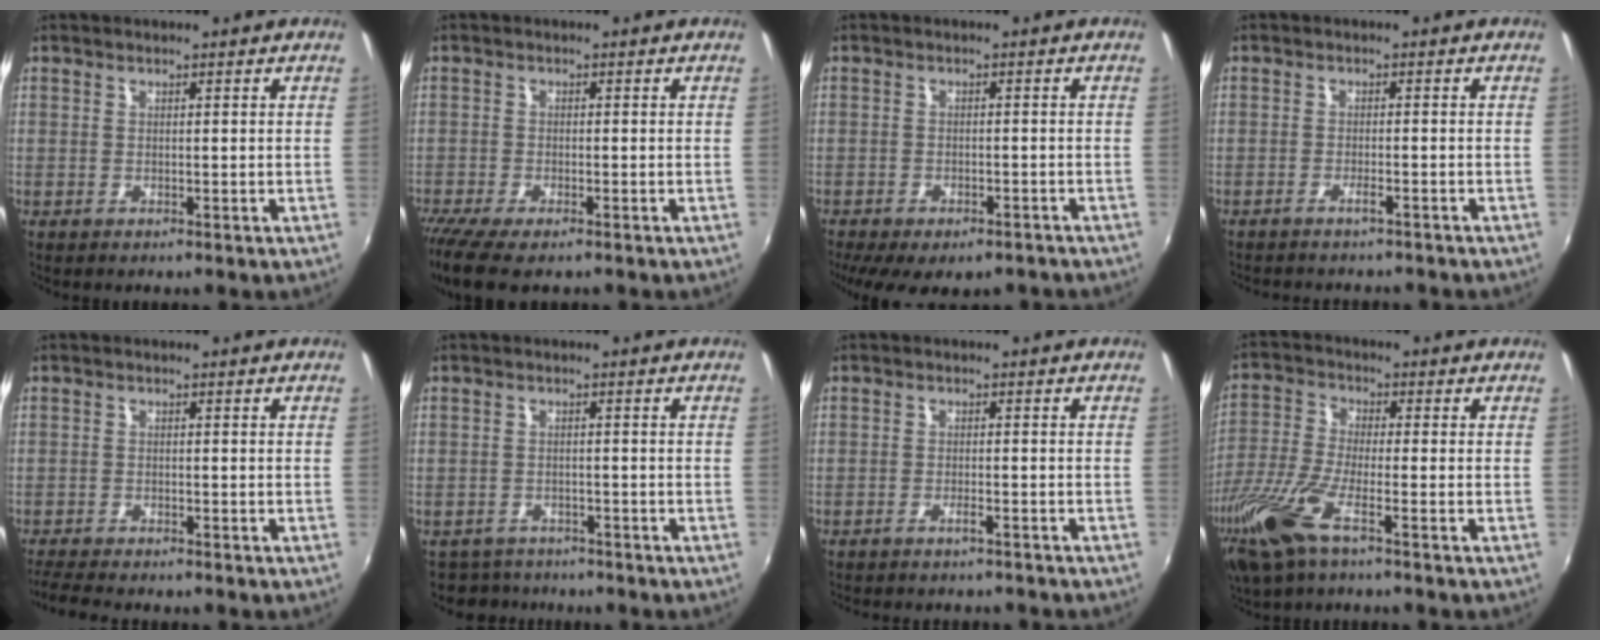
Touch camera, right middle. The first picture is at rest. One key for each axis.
{"total": 7.2, "fx": -5.5, "fy": 1.7, "fz": 4.3, "tx": -0.107, "ty": -0.036, "tz": -0.100}
{"total": 12.4, "fx": -9.4, "fy": 4.8, "fz": 6.6, "tx": -0.143, "ty": -0.042, "tz": -0.131}
{"total": 3.9, "fx": -3.5, "fy": 0.6, "fz": 1.4, "tx": -0.039, "ty": -0.009, "tz": -0.057}
{"total": 5.5, "fx": -5.0, "fy": 0.5, "fz": 2.2, "tx": -0.061, "ty": -0.019, "tz": -0.087}
{"total": 5.1, "fx": -4.5, "fy": 2.3, "fz": 0.1, "tx": -0.016, "ty": 0.000, "tz": -0.075}
{"total": 4.2, "fx": -3.8, "fy": 0.8, "fz": 1.5, "tx": -0.042, "ty": -0.010, "tz": -0.060}
{"total": 10.4, "fx": -6.4, "fy": 1.9, "fz": 8.0, "tx": -0.185, "ty": -0.026, "tz": -0.131}